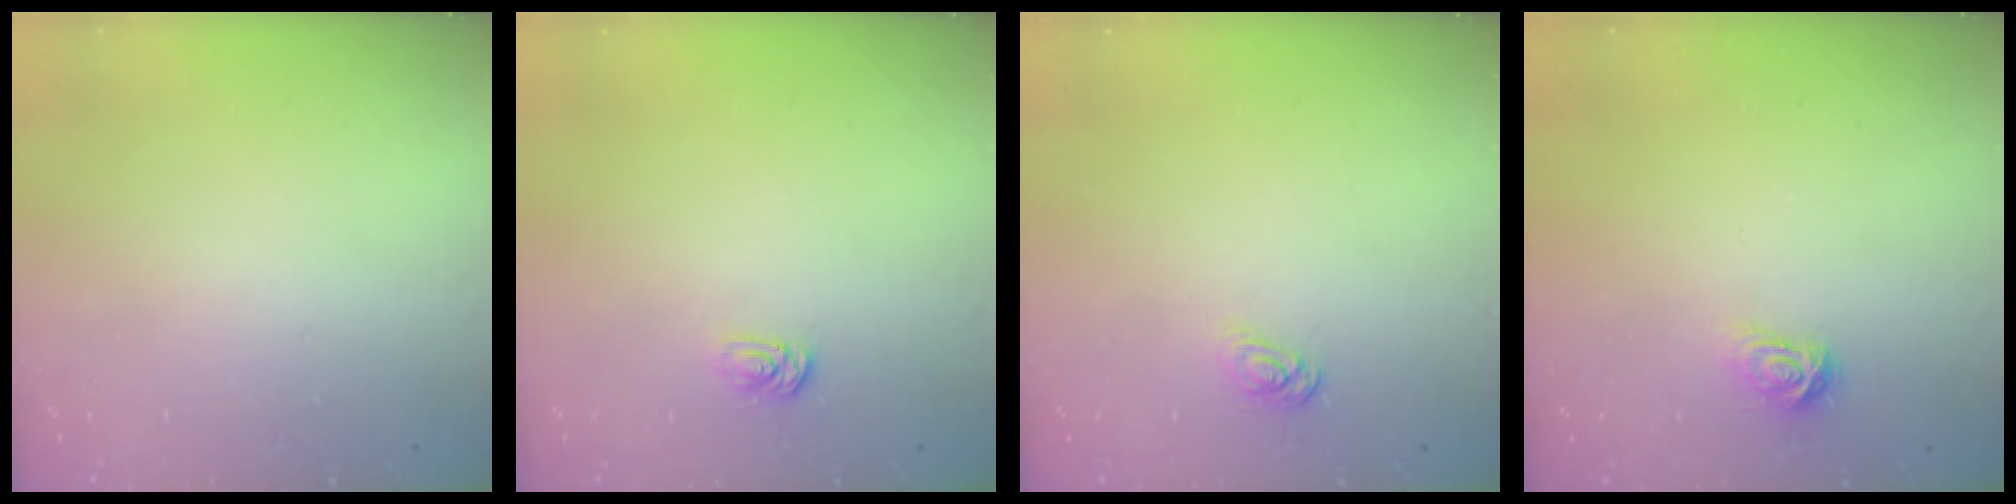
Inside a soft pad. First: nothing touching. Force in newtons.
{"total": 2.0, "press": 2.0, "slide": 0.3}
{"total": 5.4, "press": 5.4, "slide": 0.4}
{"total": 4.0, "press": 4.0, "slide": 0.4}